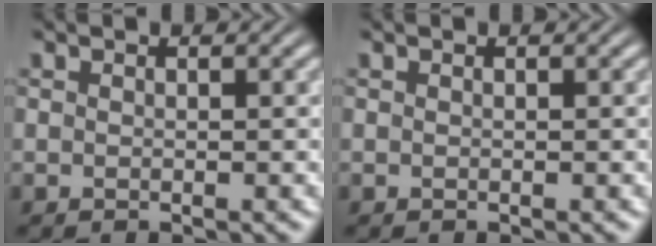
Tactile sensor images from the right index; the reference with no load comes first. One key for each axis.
{"total": 0.0}